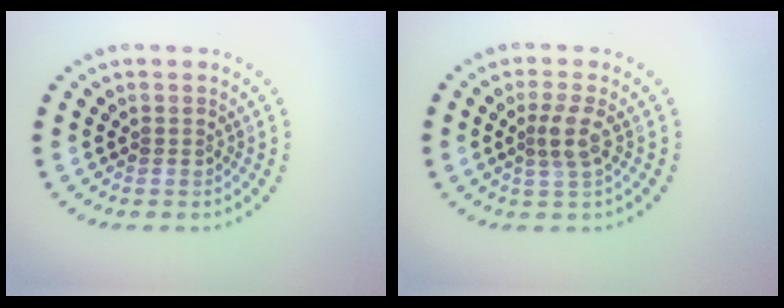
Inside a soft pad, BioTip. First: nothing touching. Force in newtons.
{"total": 2.4, "press": 1.9, "slide": 1.4}